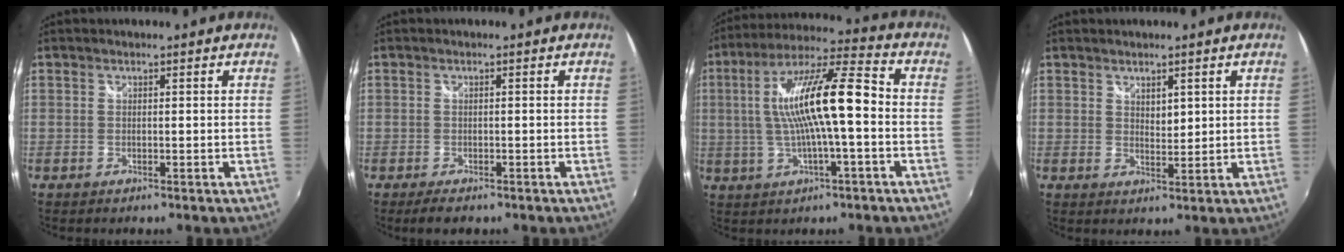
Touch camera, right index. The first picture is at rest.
{"total": 2.8, "force": [-1.9, 1.4, 1.4], "torque": [-0.032, -0.010, -0.034]}
{"total": 15.1, "force": [-0.3, 2.2, 15.0], "torque": [-0.272, 0.018, -0.004]}
{"total": 2.5, "force": [1.5, 1.4, 1.5], "torque": [-0.020, -0.003, 0.026]}